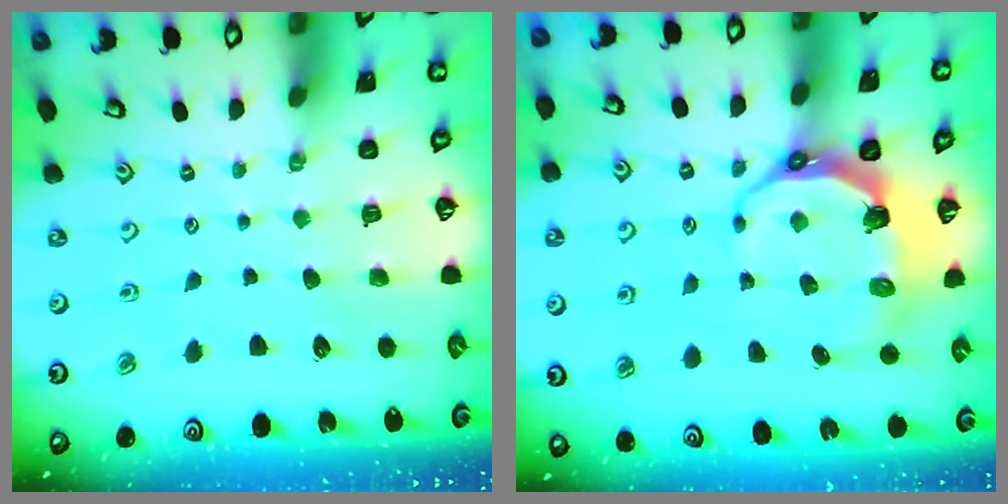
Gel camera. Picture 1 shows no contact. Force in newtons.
{"total": 9.1, "press": 7.8, "slide": 4.7}